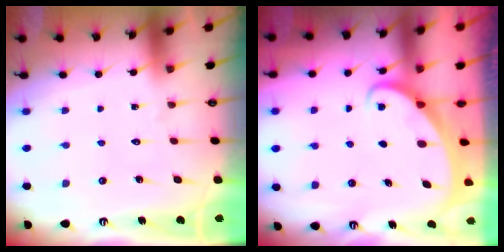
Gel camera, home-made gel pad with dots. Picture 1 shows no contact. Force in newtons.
{"total": 1.8, "press": 1.8, "slide": 0.1}